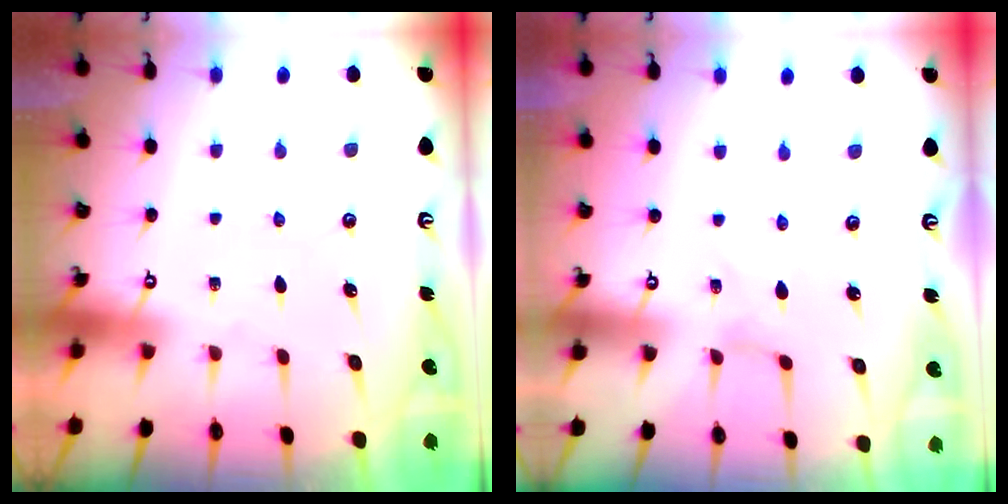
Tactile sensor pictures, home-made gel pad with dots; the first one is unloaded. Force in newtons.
{"total": 0.0}